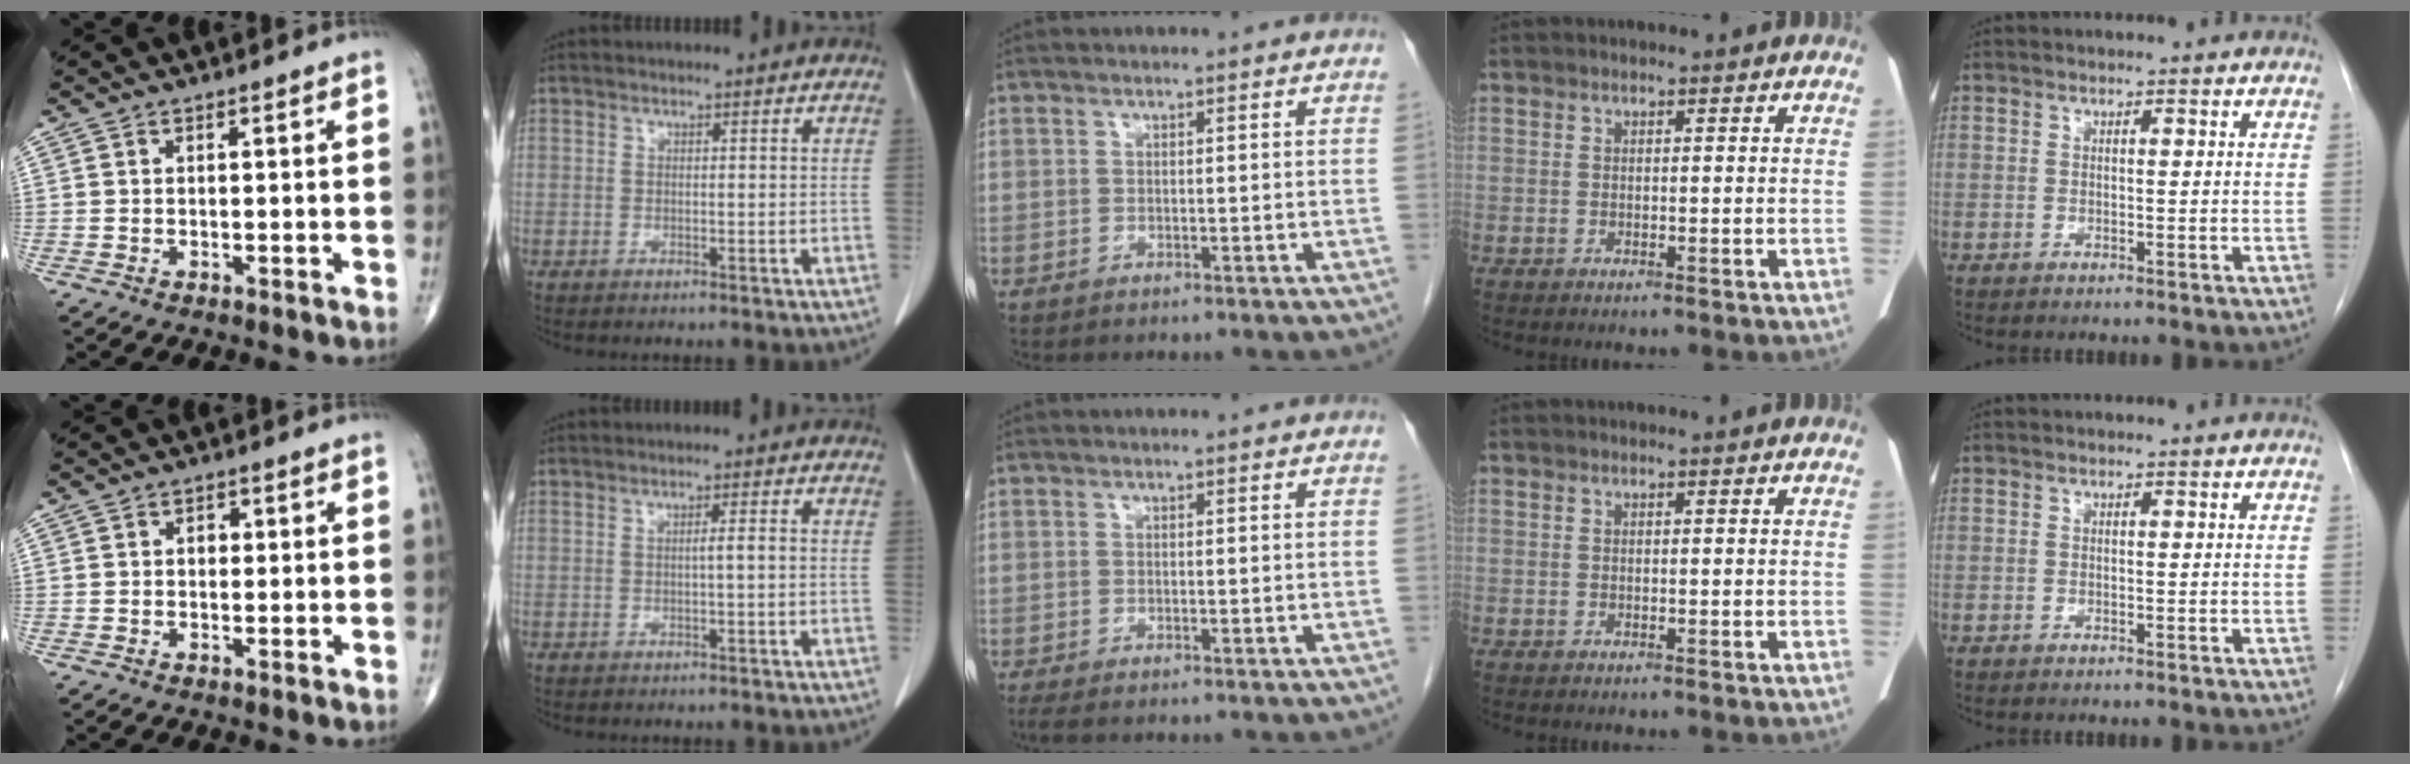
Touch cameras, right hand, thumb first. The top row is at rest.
{"thumb": {"total": 1.6, "force": [0.2, 1.3, 1.0], "torque": [-0.004, 0.004, -0.002]}, "index": {"total": 1.3, "force": [-0.2, -0.1, 1.3], "torque": [-0.023, 0.002, -0.002]}, "middle": {"total": 0.9, "force": [-0.7, 0.0, 0.5], "torque": [-0.010, -0.004, -0.013]}}